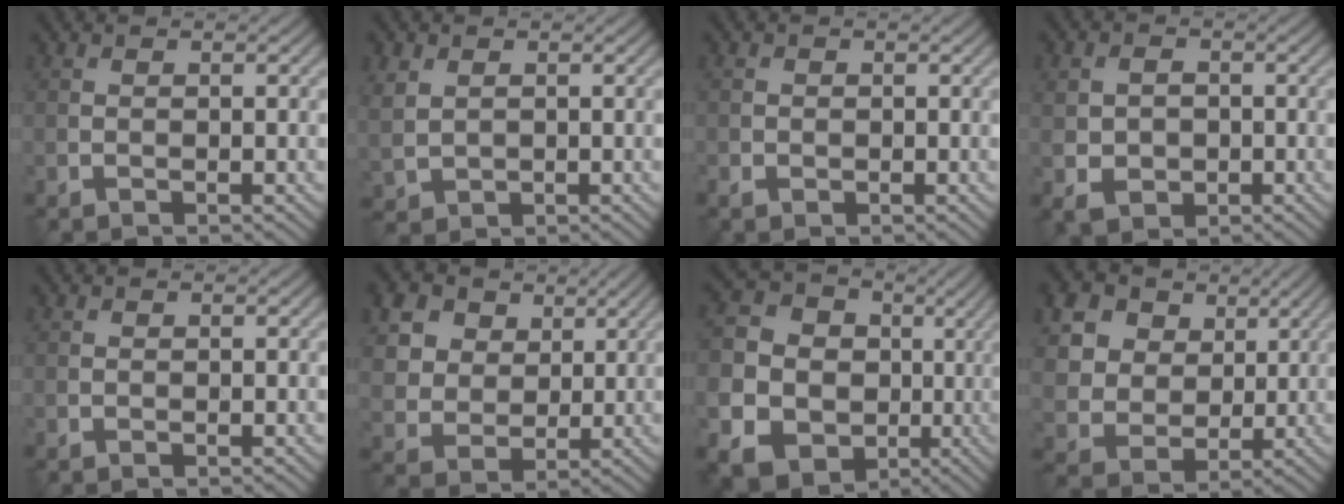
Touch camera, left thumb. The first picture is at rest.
{"total": 3.1, "force": [1.0, 2.4, 1.6], "torque": [-0.054, -0.003, 0.022]}
{"total": 1.3, "force": [-0.3, 1.2, 0.3], "torque": [-0.004, -0.004, -0.010]}
{"total": 3.8, "force": [-0.5, 3.1, 2.1], "torque": [-0.053, -0.008, -0.003]}
{"total": 0.0}
{"total": 13.3, "force": [6.8, 9.9, 5.8], "torque": [-0.201, 0.016, 0.150]}
{"total": 16.0, "force": [-2.2, 14.7, 5.9], "torque": [-0.197, -0.007, -0.053]}
{"total": 16.9, "force": [8.4, 12.8, 7.3], "torque": [-0.247, 0.019, 0.190]}